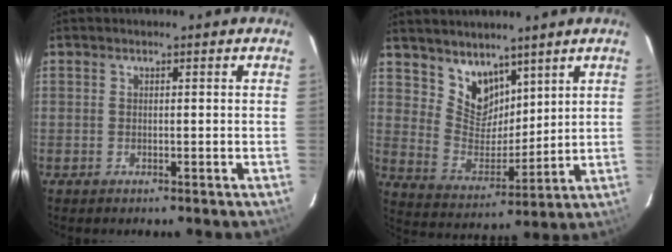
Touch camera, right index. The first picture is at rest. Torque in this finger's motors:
{"motor_torque": [-0.05, 0.24, -0.02, 0.01]}